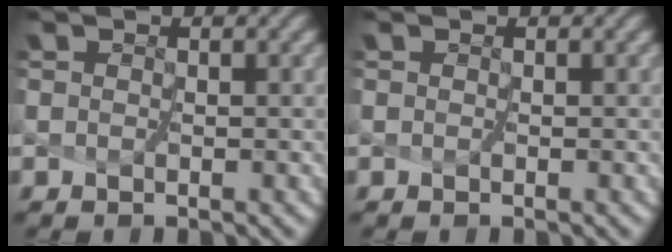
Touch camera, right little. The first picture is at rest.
{"total": 0.0}